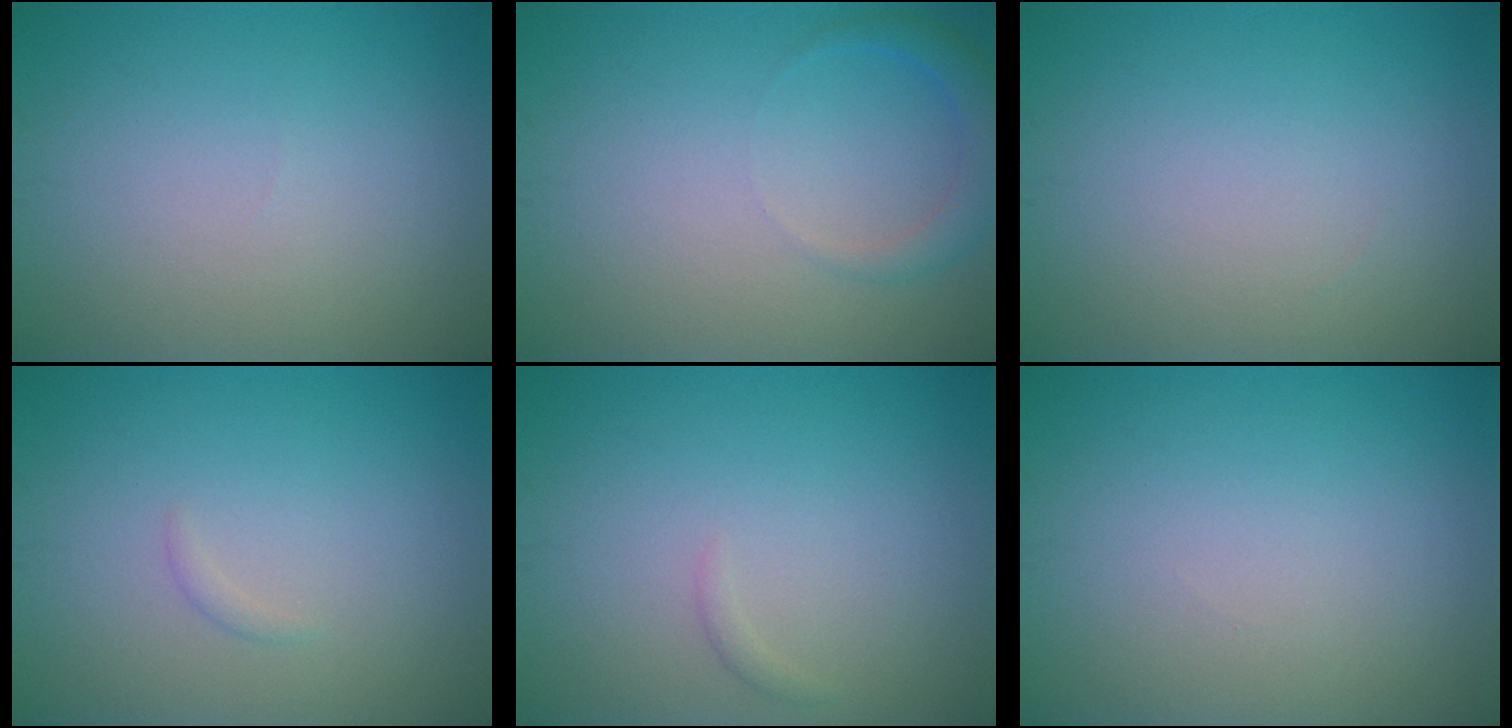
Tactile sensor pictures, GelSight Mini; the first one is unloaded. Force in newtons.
{"total": 2.2, "press": 2.2, "slide": 0.2}
{"total": 0.0}
{"total": 0.5, "press": 0.5, "slide": 0.0}
{"total": 0.6, "press": 0.6, "slide": 0.1}
{"total": 0.0}